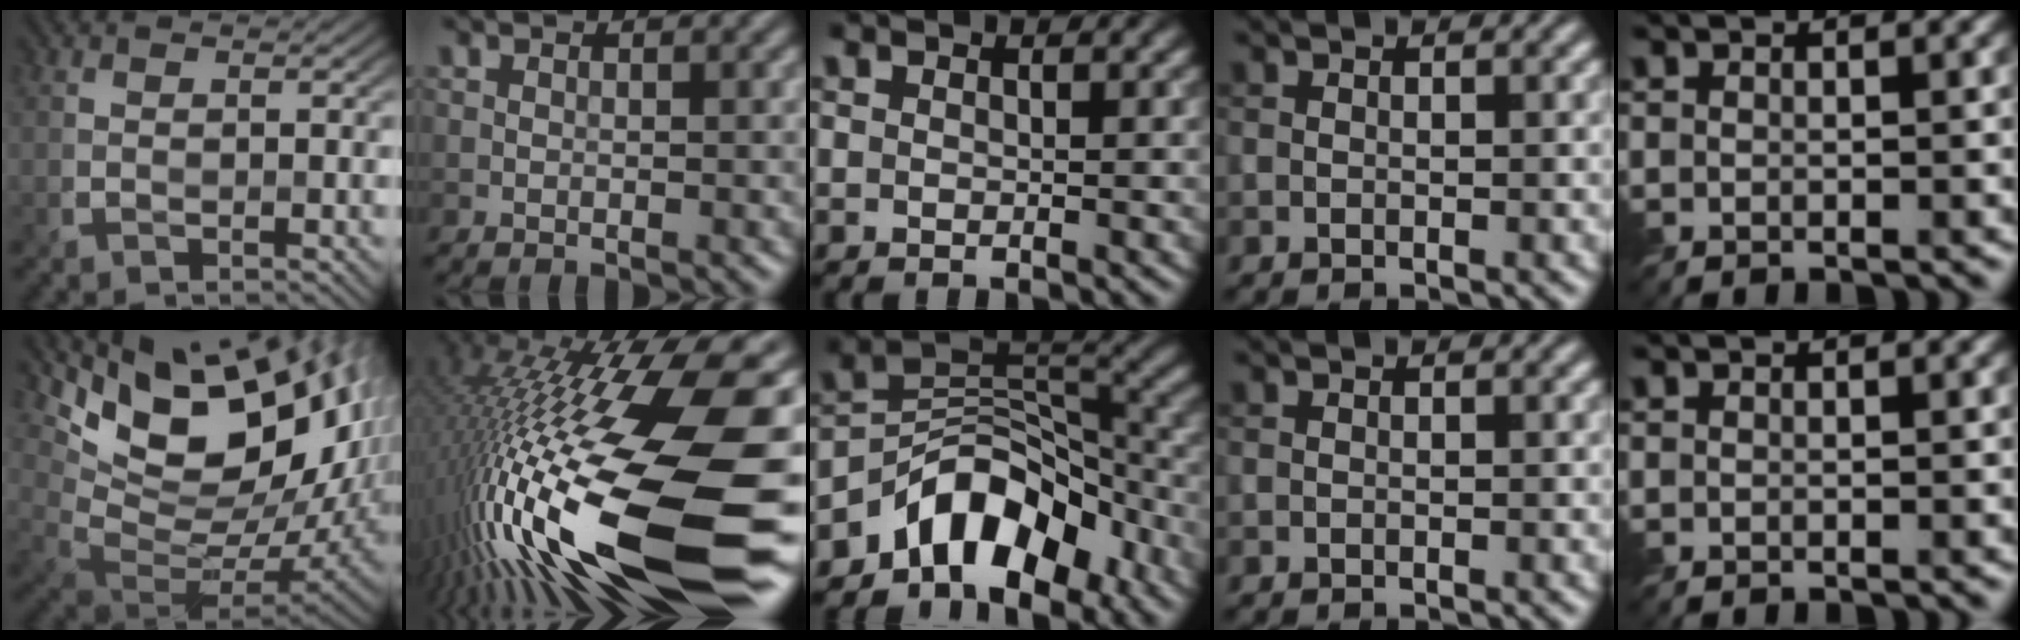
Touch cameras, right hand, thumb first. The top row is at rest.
{"thumb": {"total": 17.4, "force": [5.5, 9.4, 13.6], "torque": [-0.240, 0.000, 0.115]}, "index": {"total": 20.3, "force": [-3.9, 5.1, 19.3], "torque": [-0.360, -0.004, -0.075]}, "middle": {"total": 8.1, "force": [-5.5, 4.2, 4.3], "torque": [-0.038, 0.009, -0.101]}}